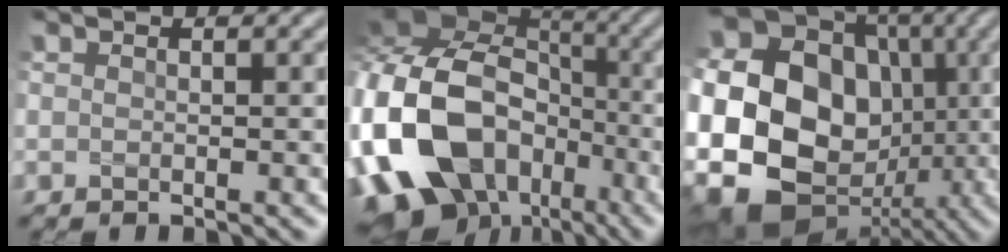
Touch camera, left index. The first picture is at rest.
{"total": 19.0, "force": [-5.5, 14.7, 10.6], "torque": [-0.230, -0.025, -0.098]}
{"total": 25.8, "force": [-0.9, 23.0, 11.6], "torque": [-0.271, 0.021, -0.059]}